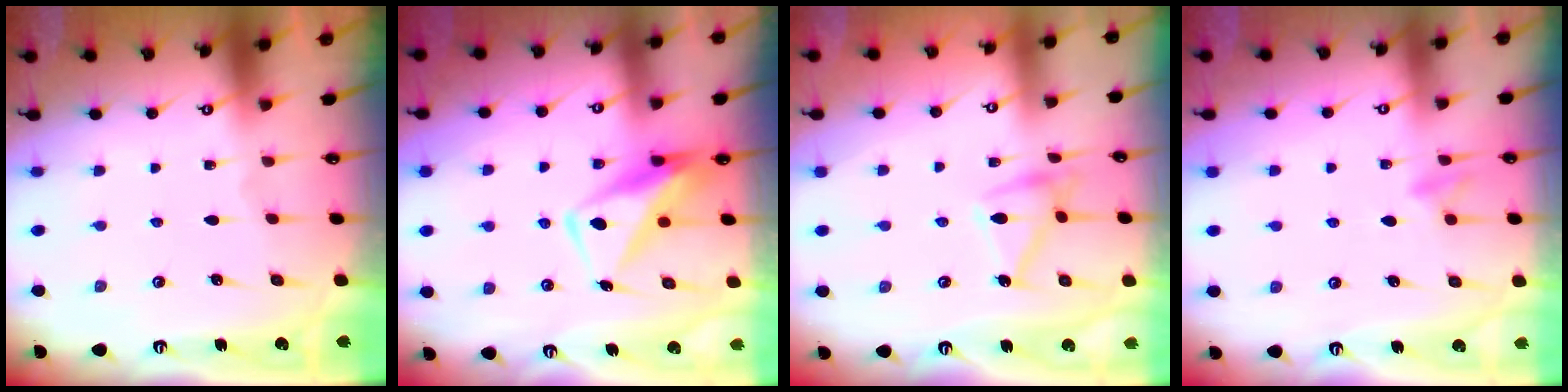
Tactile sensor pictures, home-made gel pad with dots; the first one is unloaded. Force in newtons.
{"total": 8.9, "press": 8.9, "slide": 0.9}
{"total": 12.6, "press": 12.6, "slide": 0.4}
{"total": 8.8, "press": 8.6, "slide": 1.8}